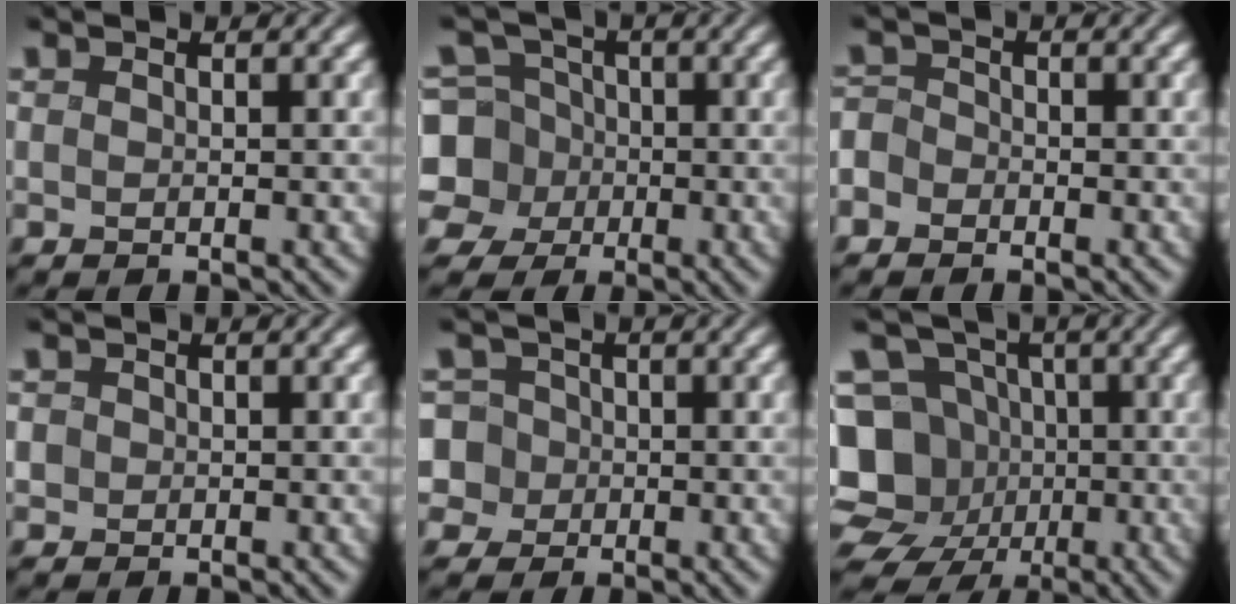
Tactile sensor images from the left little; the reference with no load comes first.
{"total": 8.8, "force": [-2.1, 7.9, 3.2], "torque": [-0.086, 0.002, -0.071]}
{"total": 4.7, "force": [-2.4, 3.9, 1.0], "torque": [-0.025, 0.002, -0.071]}
{"total": 2.5, "force": [0.5, 2.3, 0.9], "torque": [-0.013, 0.017, -0.003]}
{"total": 7.2, "force": [-0.8, 6.9, 2.0], "torque": [-0.051, 0.021, -0.040]}
{"total": 13.0, "force": [-4.1, 11.3, 4.9], "torque": [-0.106, -0.007, -0.093]}